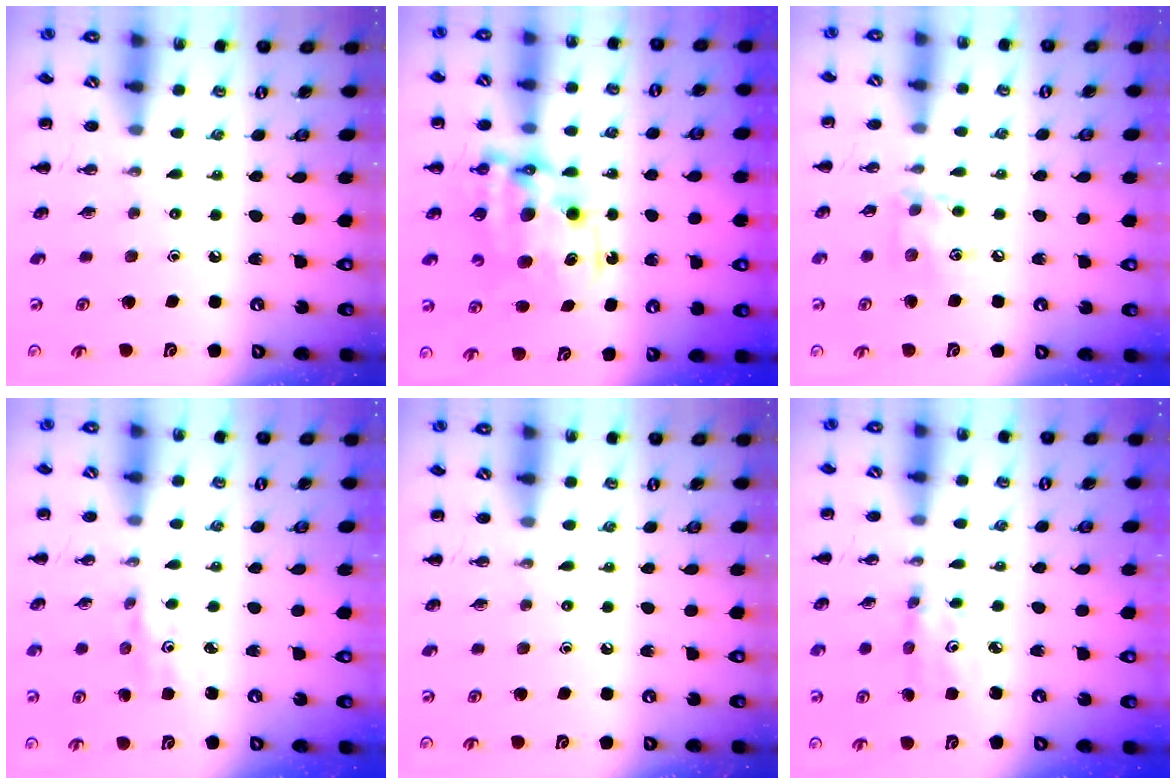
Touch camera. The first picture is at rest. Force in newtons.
{"total": 13.4, "press": 13.1, "slide": 2.9}
{"total": 7.5, "press": 7.5, "slide": 0.5}
{"total": 2.4, "press": 2.3, "slide": 0.7}
{"total": 0.0}
{"total": 2.8, "press": 2.8, "slide": 0.4}